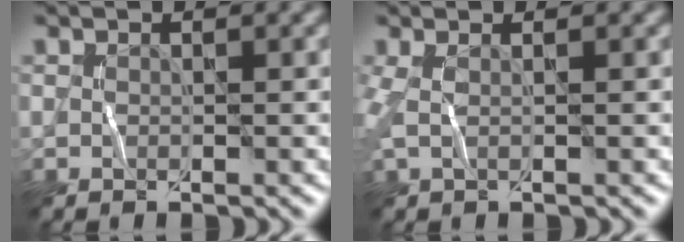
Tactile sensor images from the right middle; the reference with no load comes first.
{"total": 1.6, "force": [0.4, 0.4, 1.5], "torque": [-0.036, 0.009, 0.005]}